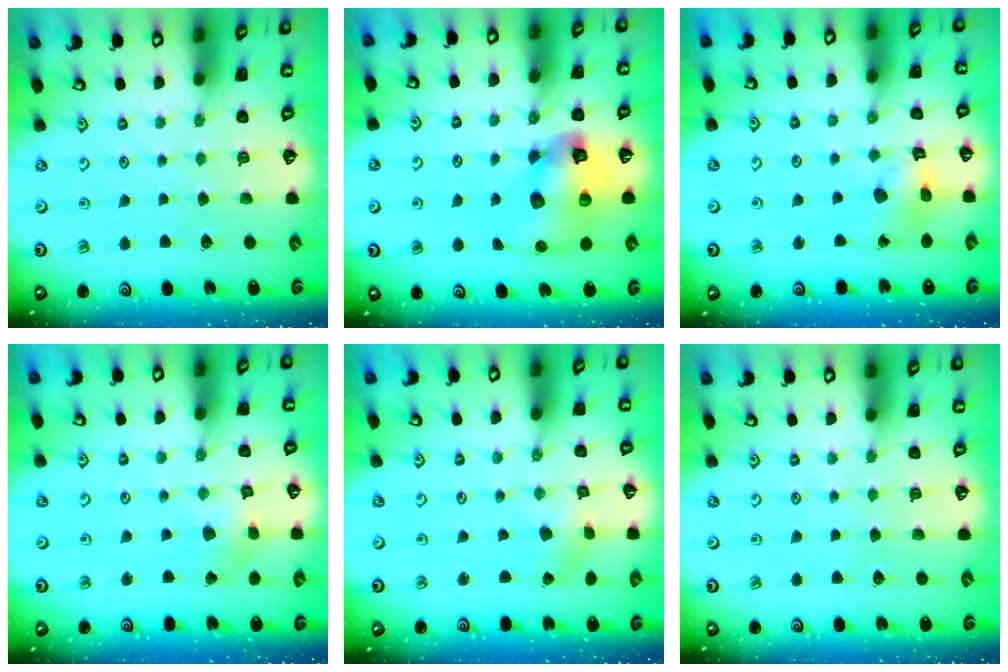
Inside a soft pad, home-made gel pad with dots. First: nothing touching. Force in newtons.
{"total": 12.4, "press": 12.3, "slide": 2.0}
{"total": 9.7, "press": 9.7, "slide": 1.0}
{"total": 2.9, "press": 2.8, "slide": 0.3}
{"total": 0.5, "press": 0.5, "slide": 0.2}
{"total": 0.0}